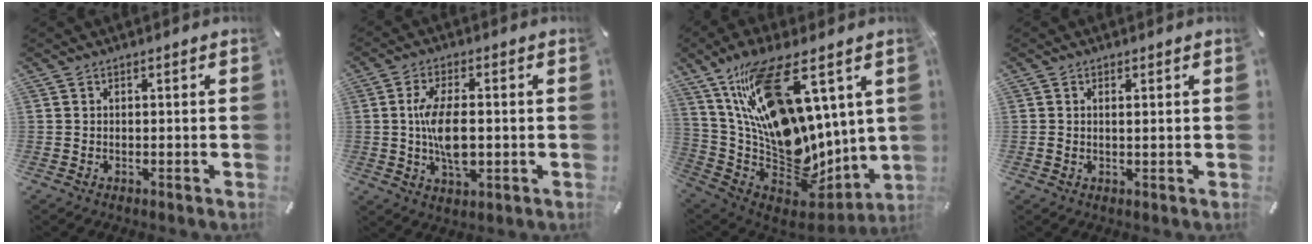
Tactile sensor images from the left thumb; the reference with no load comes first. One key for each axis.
{"total": 9.7, "fx": -0.3, "fy": 4.6, "fz": 8.5, "tx": -0.181, "ty": 0.000, "tz": -0.008}
{"total": 22.4, "fx": 9.1, "fy": 10.4, "fz": 17.6, "tx": -0.330, "ty": -0.090, "tz": 0.163}
{"total": 1.3, "fx": 0.3, "fy": 0.3, "fz": 1.2, "tx": -0.023, "ty": -0.001, "tz": 0.005}